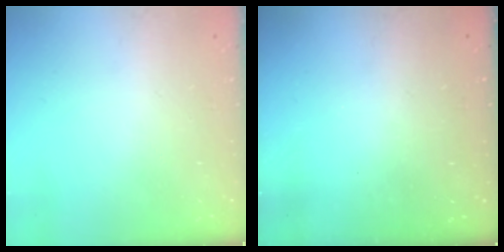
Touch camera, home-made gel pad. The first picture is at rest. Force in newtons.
{"total": 3.2, "press": 3.2, "slide": 0.2}